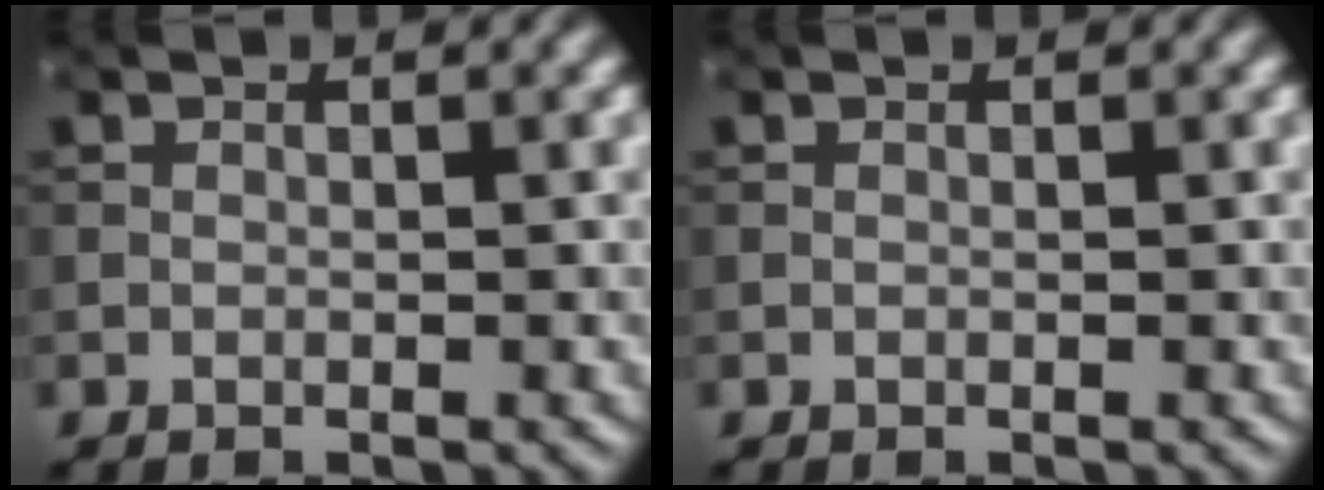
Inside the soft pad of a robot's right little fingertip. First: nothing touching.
{"total": 0.0}